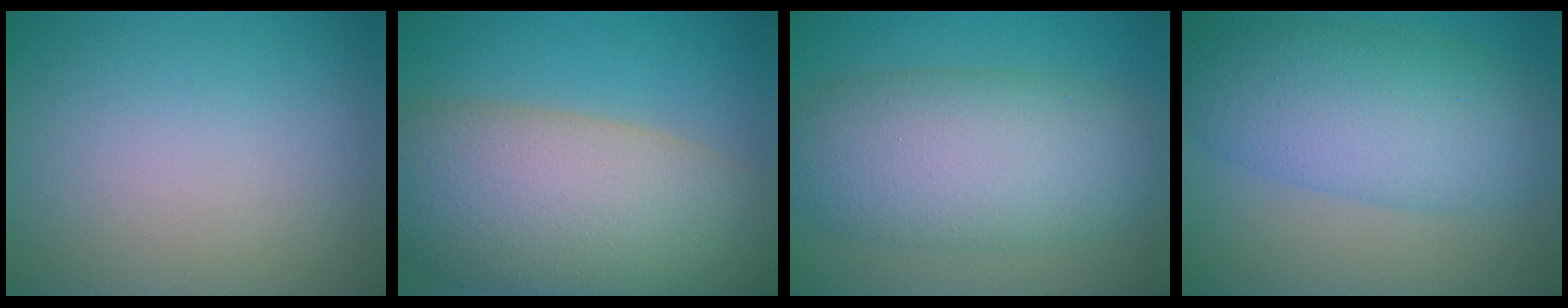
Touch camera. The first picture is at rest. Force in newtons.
{"total": 13.5, "press": 13.4, "slide": 0.9}
{"total": 9.5, "press": 9.5, "slide": 0.3}
{"total": 8.3, "press": 8.2, "slide": 0.3}